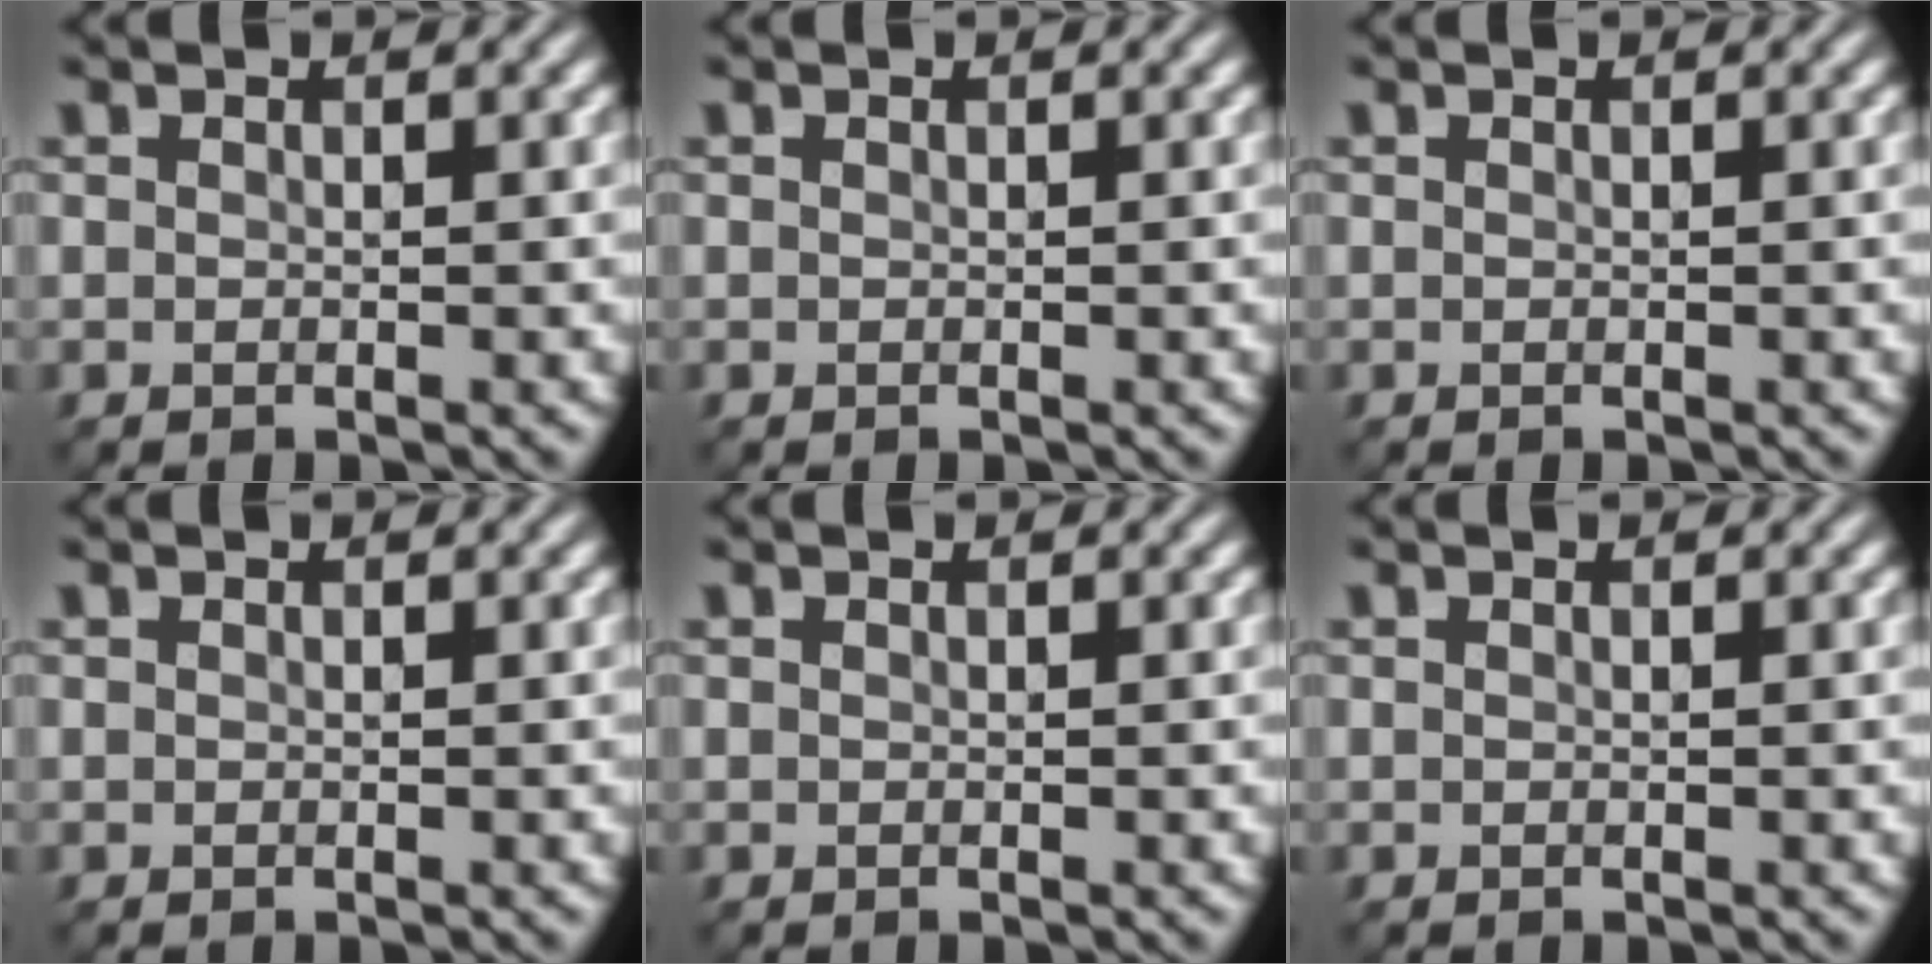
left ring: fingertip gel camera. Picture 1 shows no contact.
{"total": 0.0}
{"total": 0.0}
{"total": 0.0}
{"total": 0.0}
{"total": 0.0}